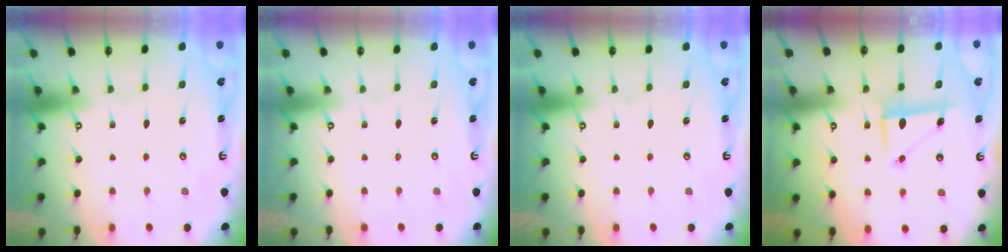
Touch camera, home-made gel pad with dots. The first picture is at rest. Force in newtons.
{"total": 0.0}
{"total": 0.0}
{"total": 7.2, "press": 7.1, "slide": 1.0}